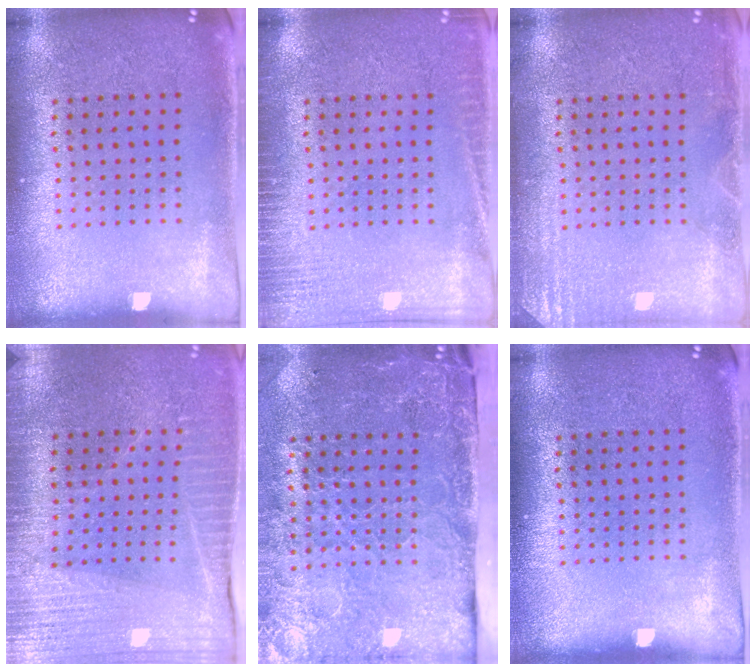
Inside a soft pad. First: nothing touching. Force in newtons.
{"total": 2.7, "press": 2.7, "slide": 0.5}
{"total": 2.2, "press": 2.1, "slide": 0.3}
{"total": 3.5, "press": 3.4, "slide": 0.8}
{"total": 4.6, "press": 3.6, "slide": 2.9}
{"total": 0.0}